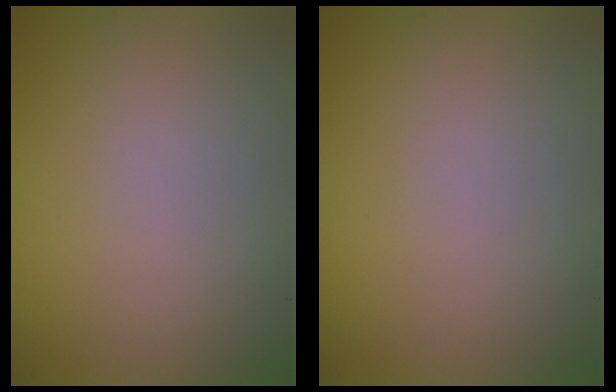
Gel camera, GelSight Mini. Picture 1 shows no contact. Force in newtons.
{"total": 0.0}